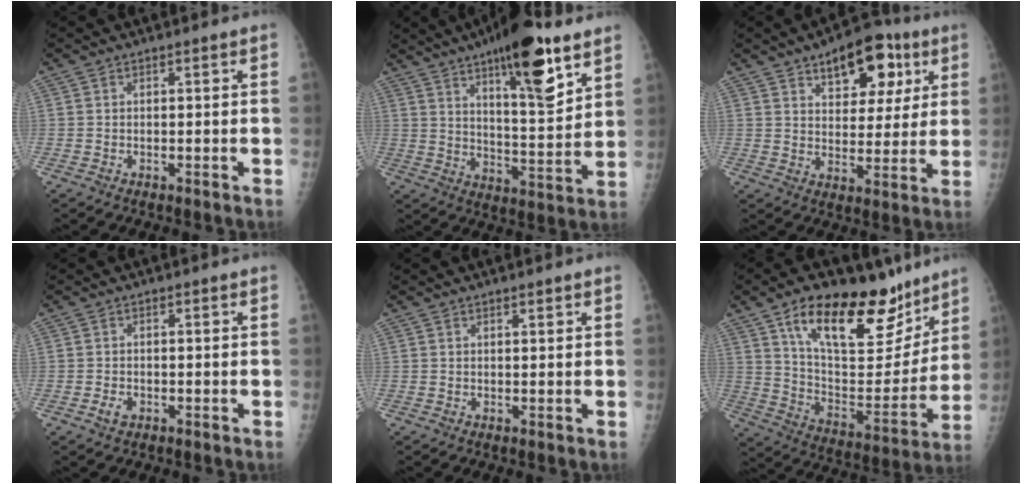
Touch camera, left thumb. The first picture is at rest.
{"total": 17.7, "force": [10.4, 4.8, 13.5], "torque": [-0.179, -0.058, 0.164]}
{"total": 14.1, "force": [7.2, 7.7, 9.3], "torque": [-0.082, -0.019, 0.104]}
{"total": 1.6, "force": [-0.7, 1.1, 0.9], "torque": [-0.015, 0.001, -0.012]}
{"total": 0.9, "force": [0.6, 0.2, 0.6], "torque": [-0.007, -0.003, 0.011]}
{"total": 26.4, "force": [16.3, 11.7, 17.1], "torque": [-0.218, -0.054, 0.265]}